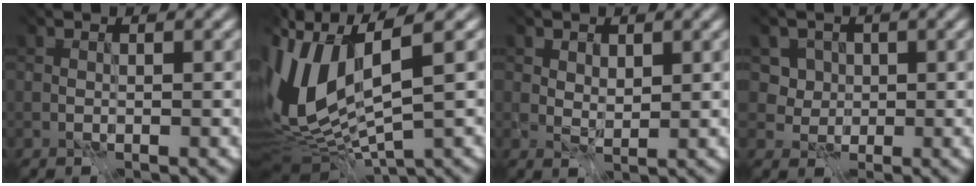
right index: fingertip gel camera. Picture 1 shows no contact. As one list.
[{"total": 10.3, "force": [-2.0, 3.5, 9.4], "torque": [-0.233, -0.017, 0.003]}, {"total": 0.5, "force": [-0.4, -0.1, -0.3], "torque": [-0.002, -0.021, 0.014]}, {"total": 1.7, "force": [-0.1, 1.7, -0.2], "torque": [-0.031, -0.030, 0.033]}]